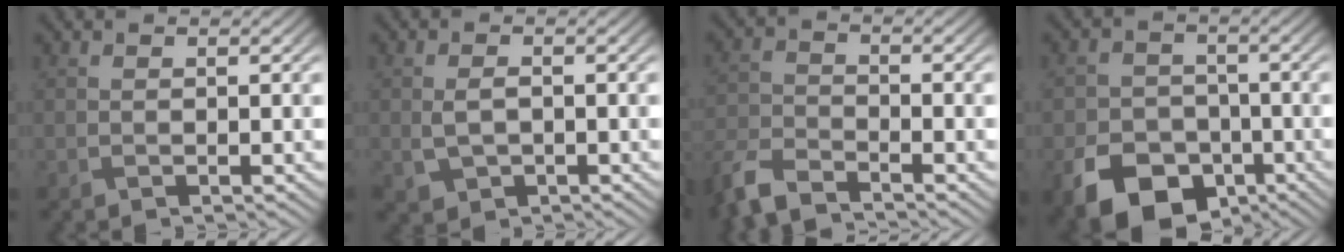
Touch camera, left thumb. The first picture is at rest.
{"total": 2.8, "force": [-0.3, 1.9, 2.1], "torque": [-0.051, -0.007, -0.001]}
{"total": 6.0, "force": [-5.3, 1.6, 2.4], "torque": [-0.056, -0.012, -0.119]}
{"total": 10.0, "force": [-5.1, 7.1, 4.9], "torque": [-0.107, -0.030, -0.094]}